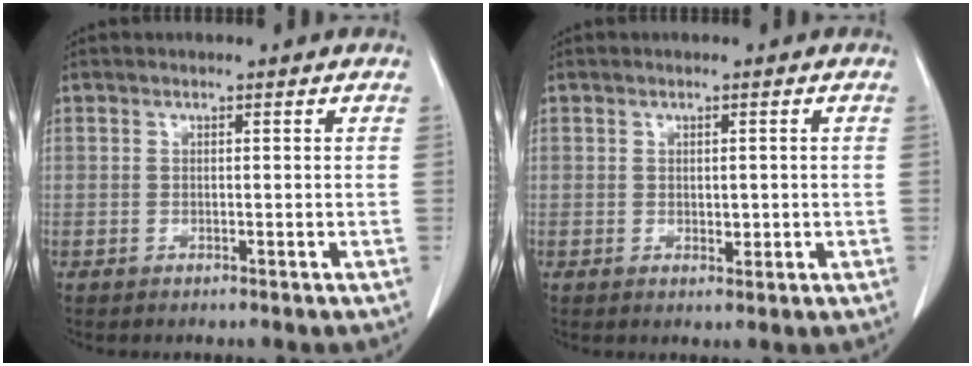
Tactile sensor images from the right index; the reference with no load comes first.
{"total": 1.7, "force": [0.0, 0.9, 1.4], "torque": [-0.020, -0.003, 0.004]}